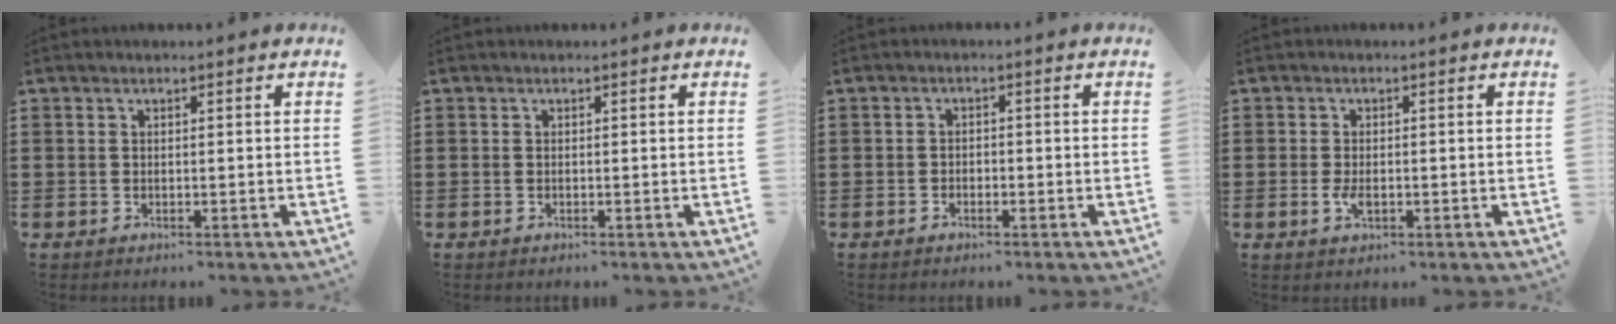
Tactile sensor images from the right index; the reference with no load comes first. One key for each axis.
{"total": 0.0}
{"total": 1.1, "fx": -1.0, "fy": 0.5, "fz": 0.3, "tx": -0.009, "ty": 0.000, "tz": -0.020}
{"total": 2.4, "fx": -0.5, "fy": 1.0, "fz": 2.2, "tx": -0.050, "ty": -0.007, "tz": -0.010}